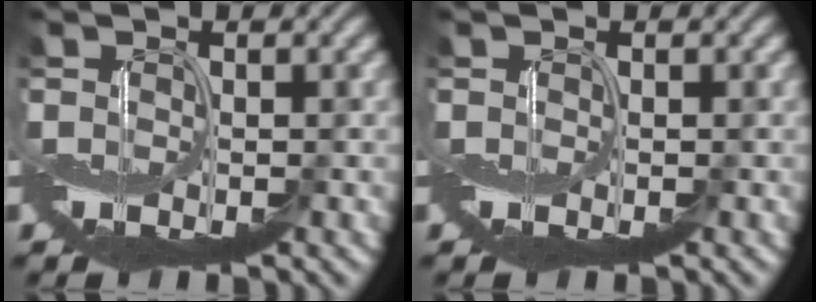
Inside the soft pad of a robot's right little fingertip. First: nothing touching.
{"total": 0.0}